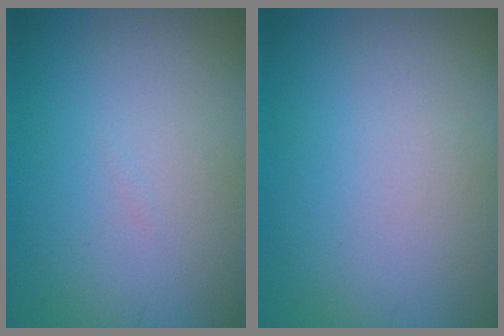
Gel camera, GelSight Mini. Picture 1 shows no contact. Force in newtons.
{"total": 0.0}